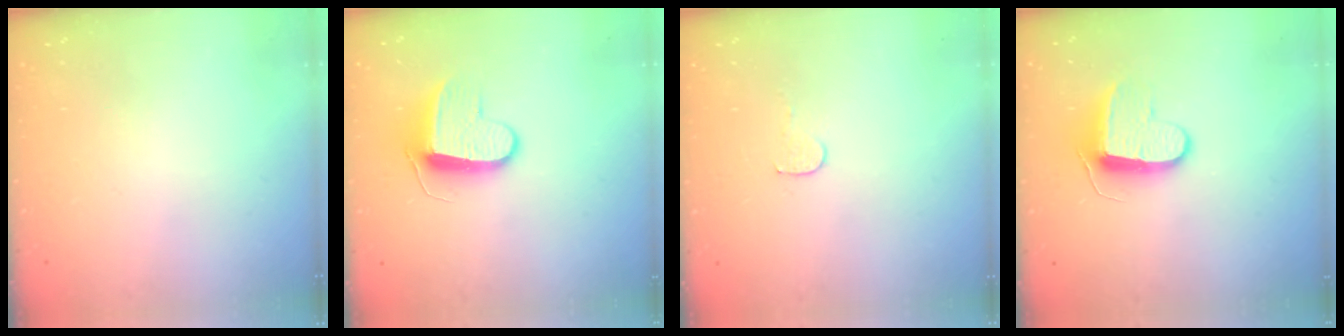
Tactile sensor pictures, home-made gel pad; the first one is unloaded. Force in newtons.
{"total": 9.0, "press": 9.0, "slide": 0.6}
{"total": 4.1, "press": 4.1, "slide": 0.3}
{"total": 9.6, "press": 9.6, "slide": 0.3}